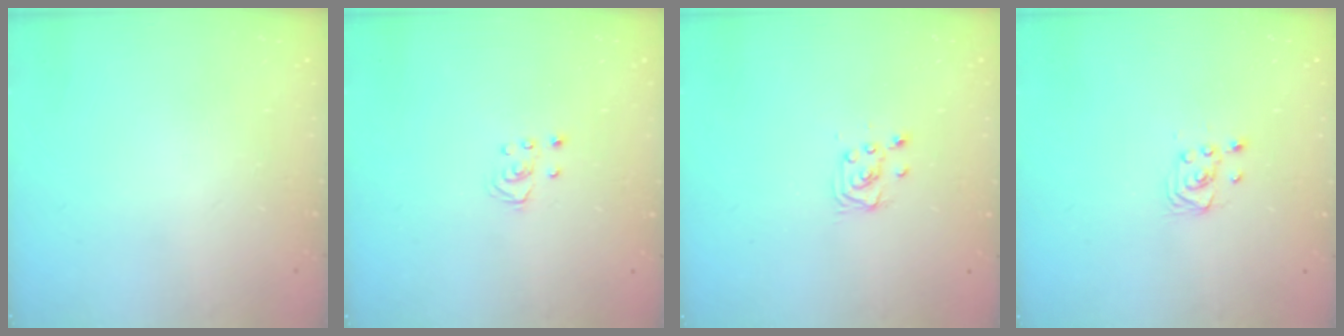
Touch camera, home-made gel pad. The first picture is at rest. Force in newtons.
{"total": 2.5, "press": 2.5, "slide": 0.2}
{"total": 3.8, "press": 3.8, "slide": 0.3}
{"total": 2.5, "press": 2.2, "slide": 1.1}